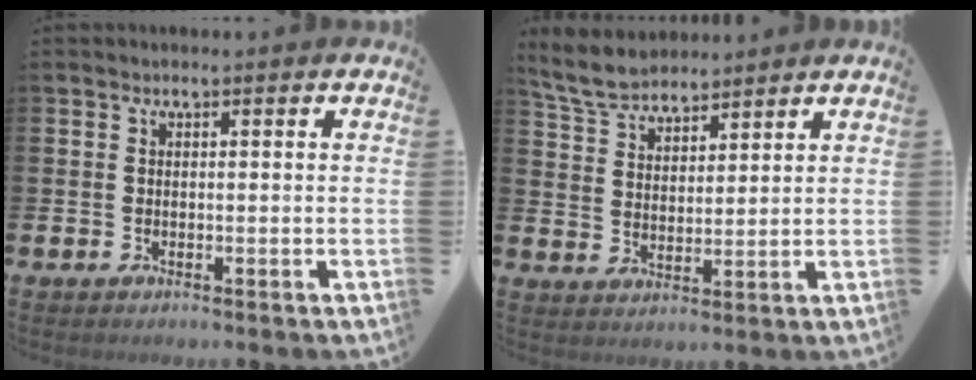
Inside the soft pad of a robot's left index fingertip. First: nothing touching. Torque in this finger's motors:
{"motor_torque": [0.47, -0.39, 0.06, 0.05]}